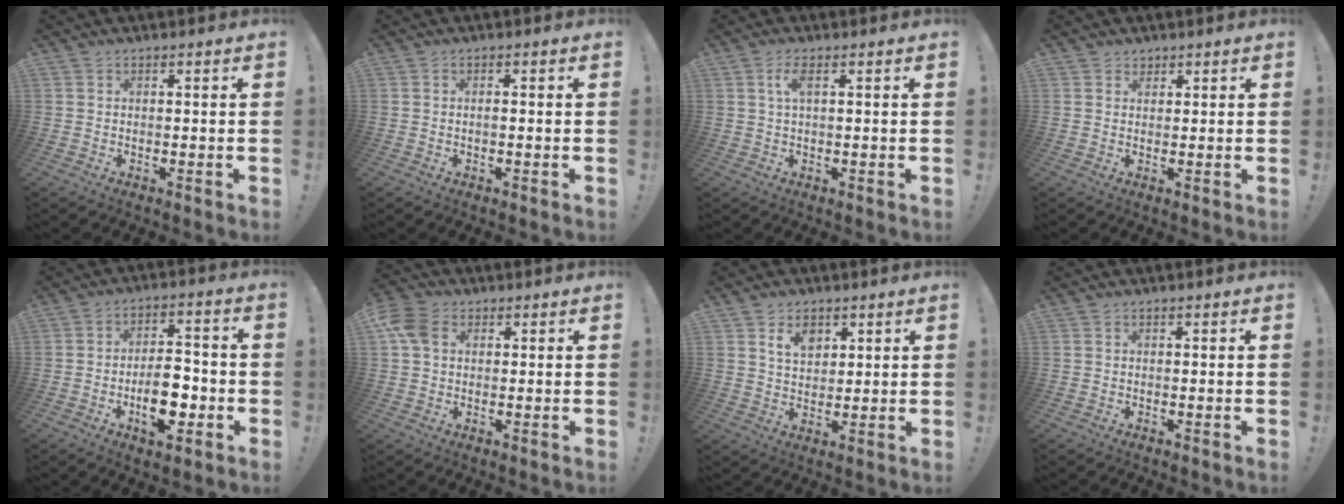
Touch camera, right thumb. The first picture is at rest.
{"total": 1.2, "force": [-0.4, 0.0, 1.1], "torque": [-0.021, 0.002, -0.009]}
{"total": 3.3, "force": [1.0, 0.7, 3.1], "torque": [-0.060, 0.001, 0.015]}
{"total": 1.9, "force": [1.6, 1.1, -0.1], "torque": [0.016, -0.010, 0.027]}
{"total": 11.8, "force": [-3.5, 6.4, 9.3], "torque": [-0.145, 0.014, -0.062]}
{"total": 7.8, "force": [2.5, 5.6, 4.7], "torque": [-0.088, 0.005, 0.049]}
{"total": 6.7, "force": [3.7, 4.5, 3.3], "torque": [-0.054, -0.010, 0.068]}
{"total": 0.0}